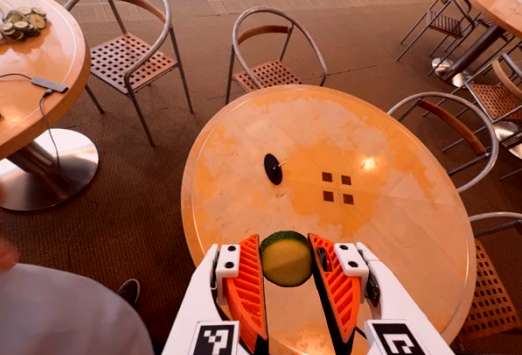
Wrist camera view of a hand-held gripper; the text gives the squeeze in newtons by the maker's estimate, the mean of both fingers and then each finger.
{"total": 8.1, "left": 8.1, "right": 8.1}